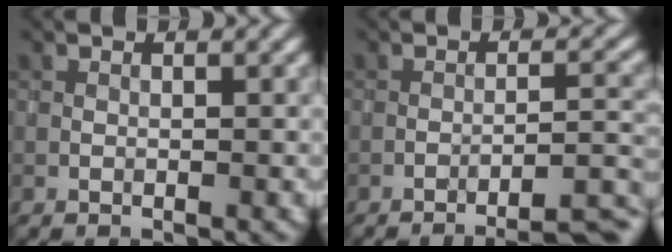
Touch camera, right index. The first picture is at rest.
{"total": 7.1, "force": [-6.1, 1.0, 3.5], "torque": [-0.032, 0.021, -0.069]}